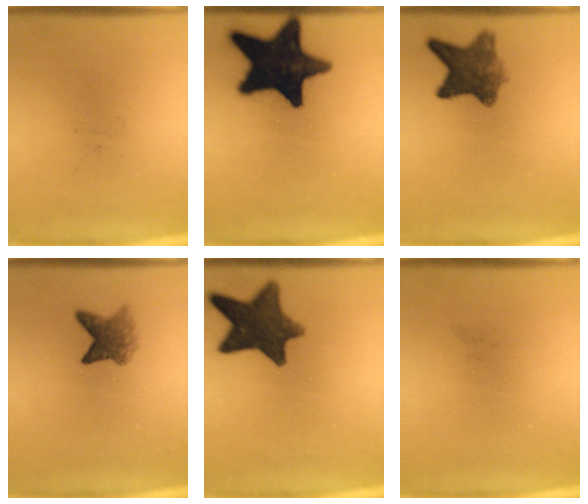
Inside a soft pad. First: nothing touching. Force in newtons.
{"total": 19.3}
{"total": 7.3}
{"total": 4.1}
{"total": 12.0}
{"total": 0.0}